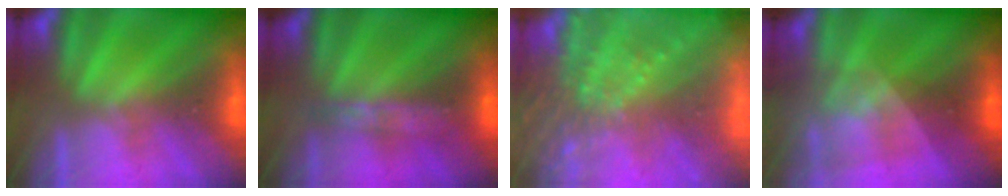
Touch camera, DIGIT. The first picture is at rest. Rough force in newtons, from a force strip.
{"total": 8.5}
{"total": 6.9}
{"total": 7.1}